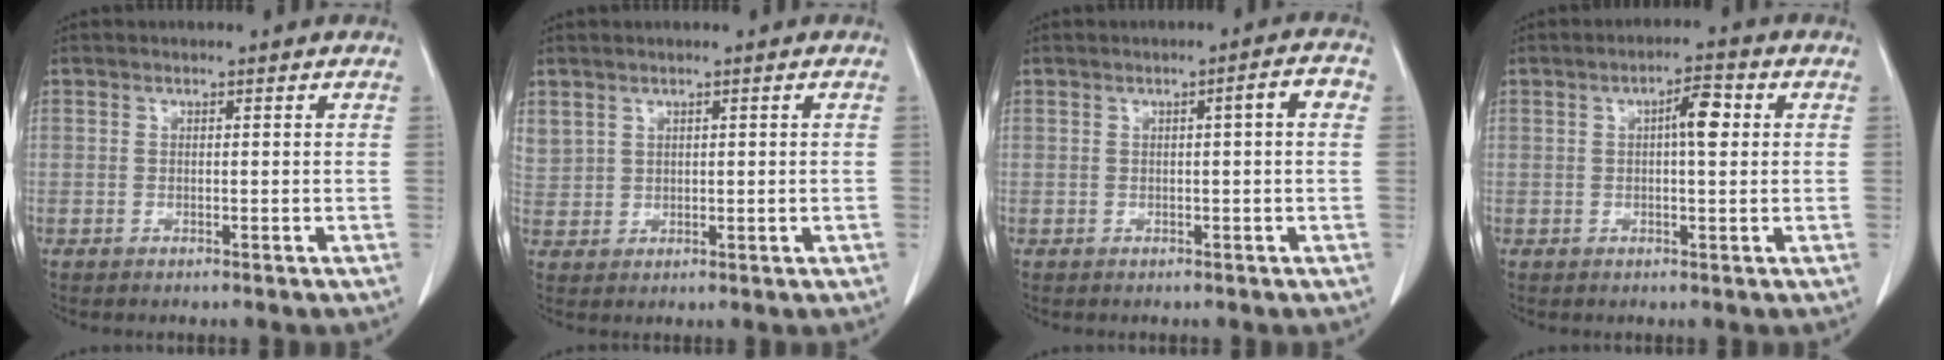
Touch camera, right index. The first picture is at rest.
{"total": 3.5, "force": [2.0, 2.5, 1.4], "torque": [-0.036, 0.018, 0.059]}
{"total": 3.0, "force": [0.4, 0.2, 3.0], "torque": [-0.039, 0.009, 0.005]}
{"total": 4.2, "force": [0.8, 1.0, 4.0], "torque": [-0.066, 0.009, 0.009]}